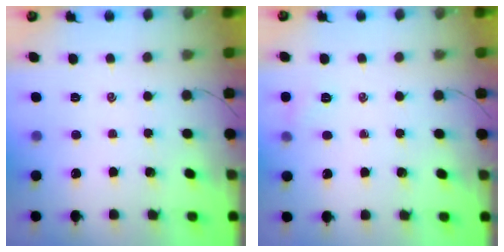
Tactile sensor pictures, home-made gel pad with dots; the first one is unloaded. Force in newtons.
{"total": 4.8, "press": 4.6, "slide": 1.3}